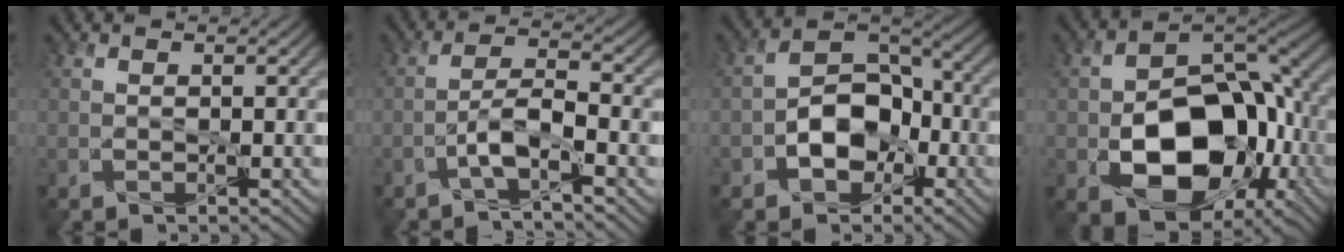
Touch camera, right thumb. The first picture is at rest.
{"total": 3.5, "force": [-2.3, -0.5, 2.5], "torque": [-0.045, 0.015, -0.045]}
{"total": 7.7, "force": [-2.9, 4.8, 5.2], "torque": [-0.094, -0.005, -0.053]}
{"total": 14.3, "force": [-3.9, 9.3, 10.2], "torque": [-0.146, -0.027, -0.067]}